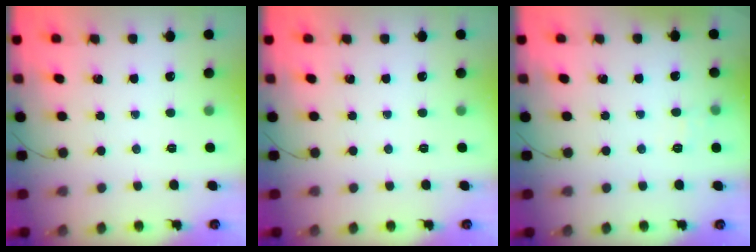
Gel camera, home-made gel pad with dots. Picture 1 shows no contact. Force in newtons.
{"total": 0.0}
{"total": 6.3, "press": 6.1, "slide": 1.5}